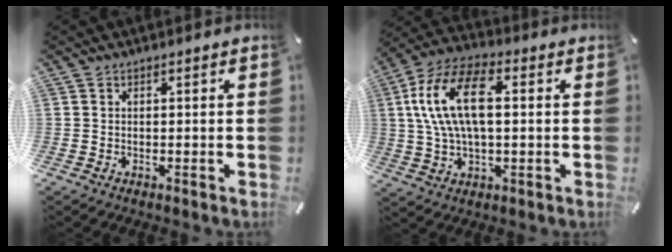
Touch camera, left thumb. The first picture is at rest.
{"total": 15.5, "force": [2.8, 8.1, 12.9], "torque": [-0.284, 0.005, 0.044]}